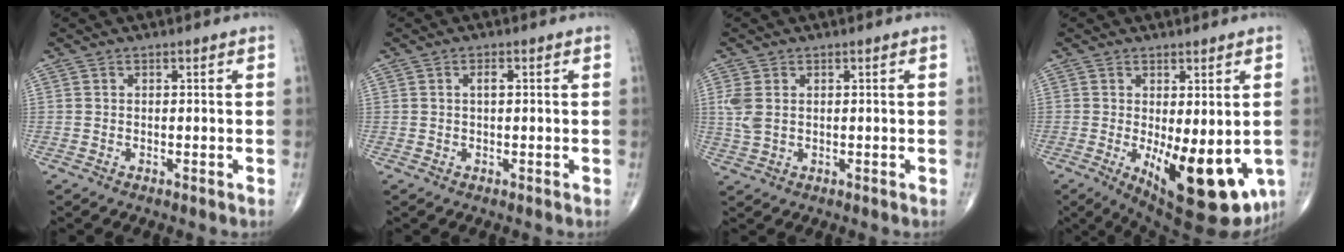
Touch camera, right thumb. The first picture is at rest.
{"total": 1.3, "force": [0.2, 0.5, 1.2], "torque": [-0.020, 0.003, 0.002]}
{"total": 3.7, "force": [0.8, 2.3, 2.8], "torque": [-0.077, 0.004, 0.021]}
{"total": 16.8, "force": [-4.0, 6.5, 15.0], "torque": [-0.182, -0.029, -0.037]}